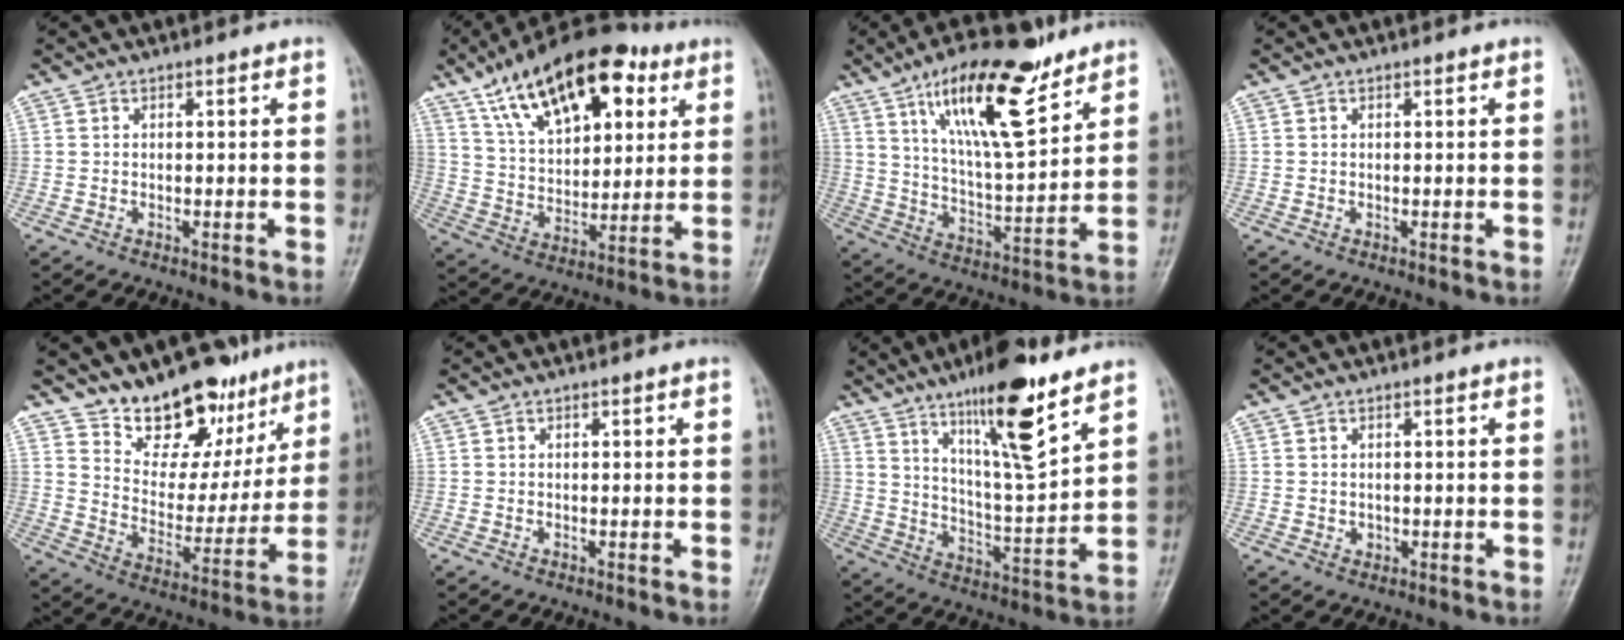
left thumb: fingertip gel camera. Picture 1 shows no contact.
{"total": 22.4, "force": [11.3, 11.2, 15.7], "torque": [-0.220, -0.021, 0.194]}
{"total": 18.7, "force": [11.2, 6.0, 13.7], "torque": [-0.205, -0.054, 0.200]}
{"total": 0.0}
{"total": 16.7, "force": [12.3, 8.9, 6.9], "torque": [-0.038, -0.075, 0.199]}
{"total": 0.0}
{"total": 16.4, "force": [10.3, 3.1, 12.4], "torque": [-0.194, -0.061, 0.182]}
{"total": 1.0, "force": [-0.1, 1.0, 0.3], "torque": [-0.003, 0.000, 0.001]}